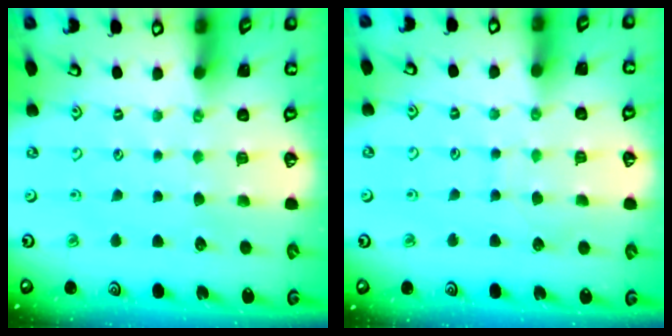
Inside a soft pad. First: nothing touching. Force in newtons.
{"total": 4.2, "press": 4.2, "slide": 0.4}